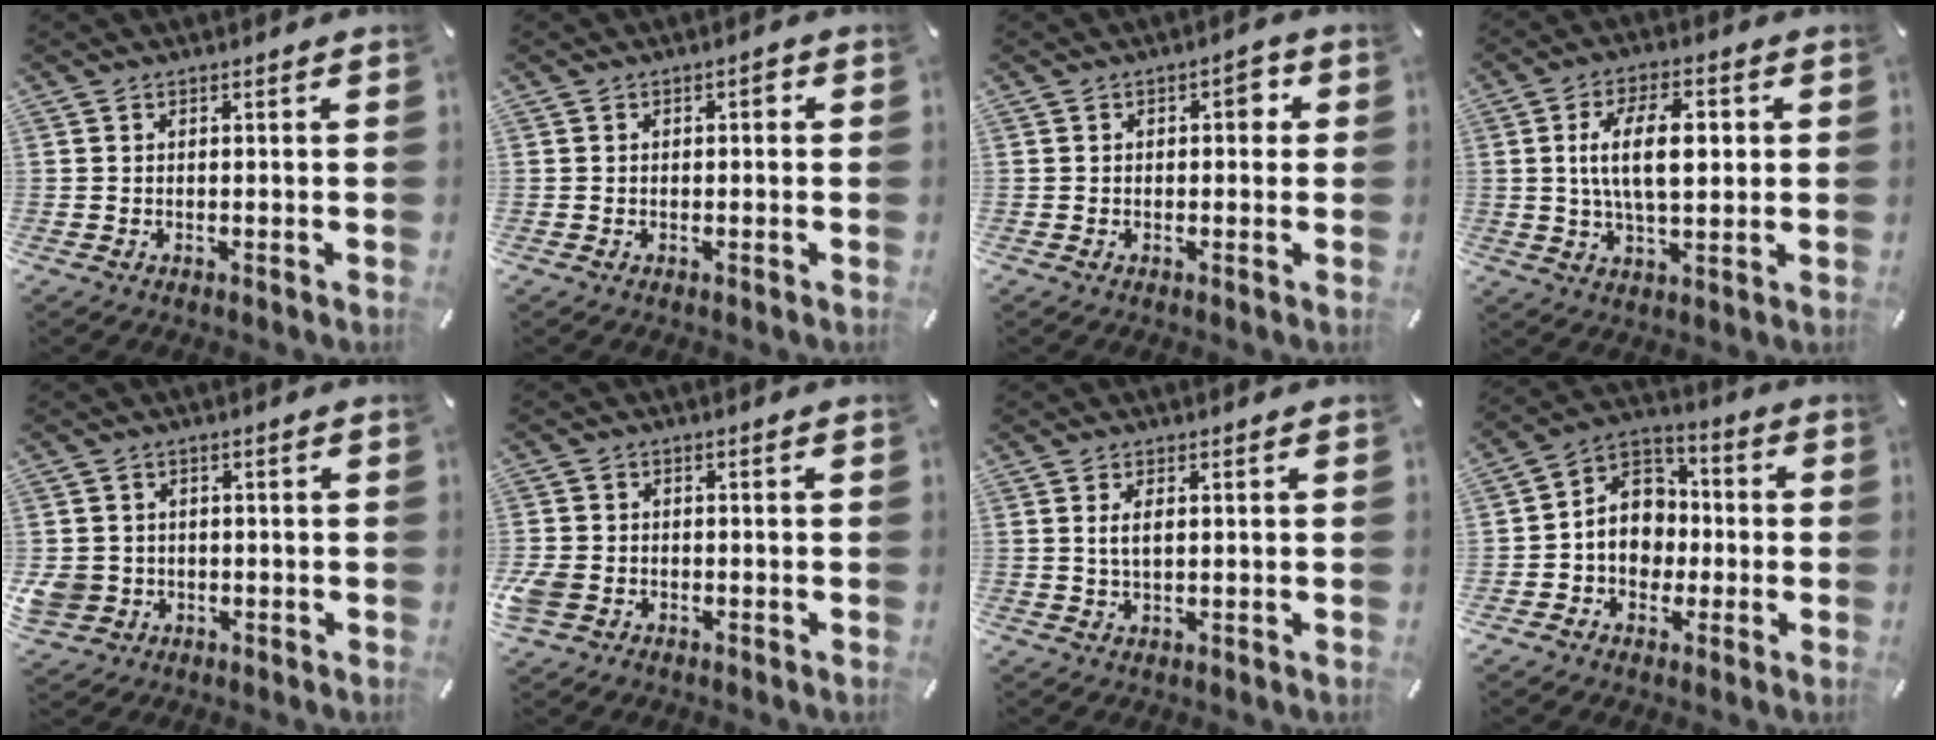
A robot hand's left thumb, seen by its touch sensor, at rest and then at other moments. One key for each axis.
{"total": 1.5, "fx": 0.0, "fy": 0.9, "fz": 1.2, "tx": -0.017, "ty": 0.005, "tz": -0.004}
{"total": 3.5, "fx": 0.3, "fy": 2.1, "fz": 2.7, "tx": -0.023, "ty": 0.001, "tz": -0.006}
{"total": 12.6, "fx": 1.9, "fy": 6.1, "fz": 10.9, "tx": -0.208, "ty": -0.001, "tz": 0.023}
{"total": 5.0, "fx": -0.8, "fy": 4.7, "fz": 1.3, "tx": -0.033, "ty": 0.004, "tz": -0.015}
{"total": 4.1, "fx": -1.5, "fy": 3.4, "fz": 1.8, "tx": -0.042, "ty": 0.004, "tz": -0.029}
{"total": 2.9, "fx": 0.6, "fy": 1.3, "fz": 2.6, "tx": -0.060, "ty": 0.001, "tz": 0.006}
{"total": 10.4, "fx": -2.0, "fy": 9.3, "fz": 4.1, "tx": -0.085, "ty": 0.016, "tz": -0.037}